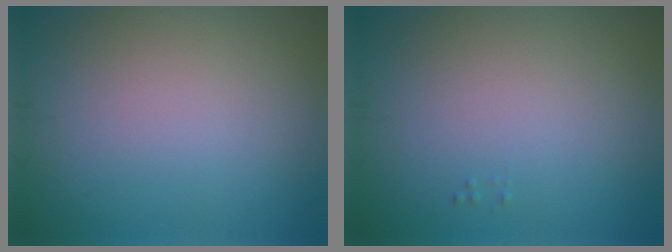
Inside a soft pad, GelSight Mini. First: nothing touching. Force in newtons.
{"total": 0.0}